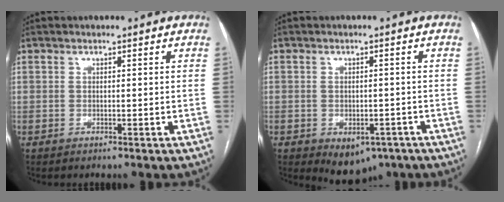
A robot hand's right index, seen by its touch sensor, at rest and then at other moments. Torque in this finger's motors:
{"motor_torque": [1.18, -0.96, 0.25, 0.02]}